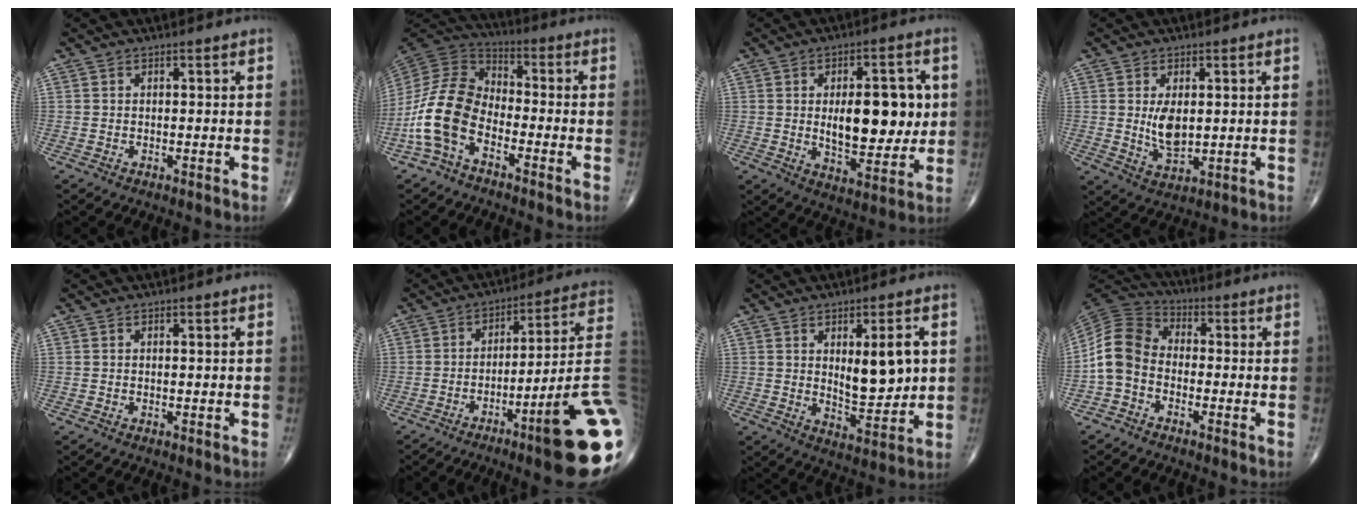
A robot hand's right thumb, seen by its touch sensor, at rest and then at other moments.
{"total": 13.4, "force": [-5.5, 7.8, 9.4], "torque": [-0.193, 0.054, -0.119]}
{"total": 15.5, "force": [1.5, 7.4, 13.6], "torque": [-0.161, -0.013, 0.029]}
{"total": 6.0, "force": [0.8, 3.1, 5.0], "torque": [-0.081, -0.016, 0.021]}
{"total": 0.0}
{"total": 19.4, "force": [-6.9, 1.2, 18.1], "torque": [-0.184, 0.033, -0.101]}
{"total": 10.4, "force": [2.1, 3.9, 9.4], "torque": [-0.121, -0.025, 0.042]}
{"total": 8.9, "force": [-2.2, 6.7, 5.5], "torque": [-0.099, 0.031, -0.062]}